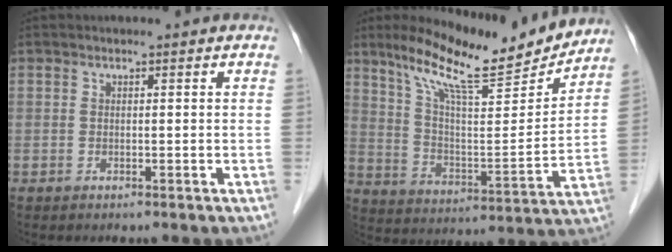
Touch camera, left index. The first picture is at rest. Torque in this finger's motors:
{"motor_torque": [0.58, -0.71, 0.33, 0.12]}